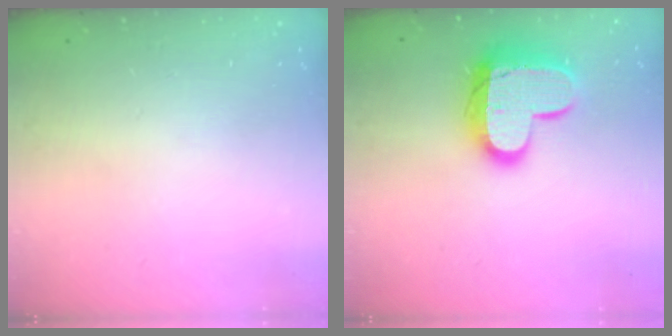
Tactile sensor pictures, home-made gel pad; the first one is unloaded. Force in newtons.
{"total": 16.7, "press": 16.6, "slide": 1.3}